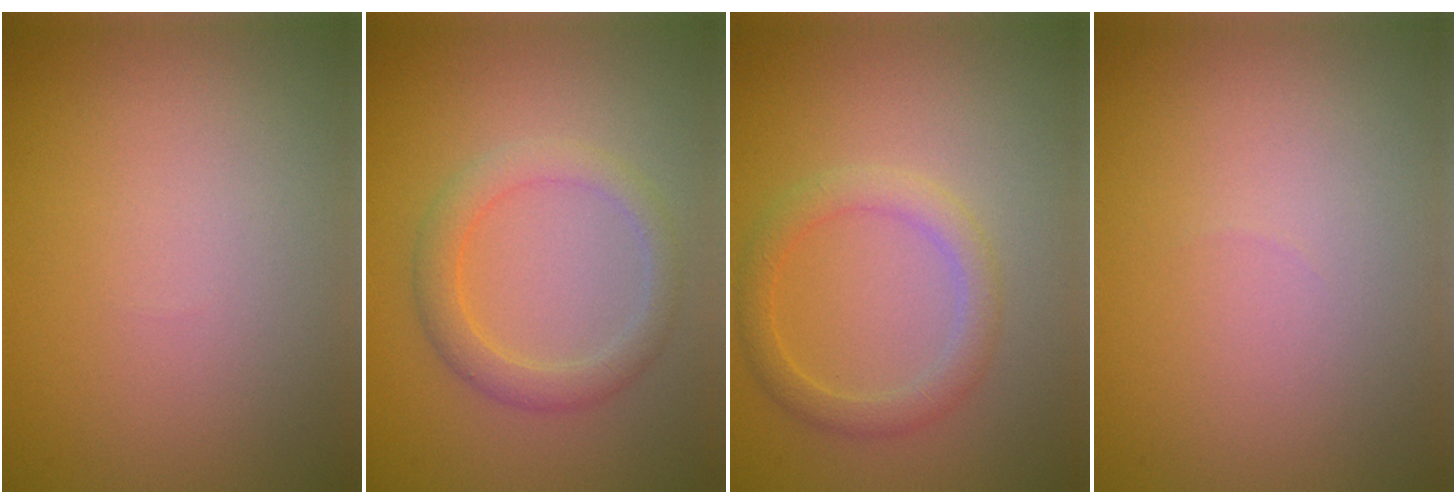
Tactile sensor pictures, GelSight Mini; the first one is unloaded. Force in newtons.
{"total": 2.9, "press": 2.8, "slide": 0.1}
{"total": 2.6, "press": 2.6, "slide": 0.2}
{"total": 0.0}